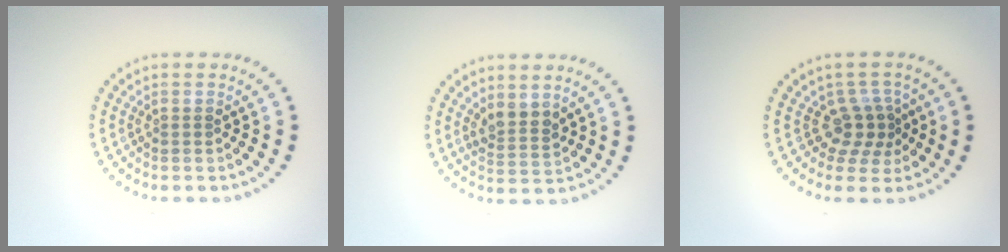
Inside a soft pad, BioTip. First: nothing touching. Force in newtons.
{"total": 2.3, "press": 1.9, "slide": 1.3}
{"total": 2.9, "press": 2.2, "slide": 1.9}